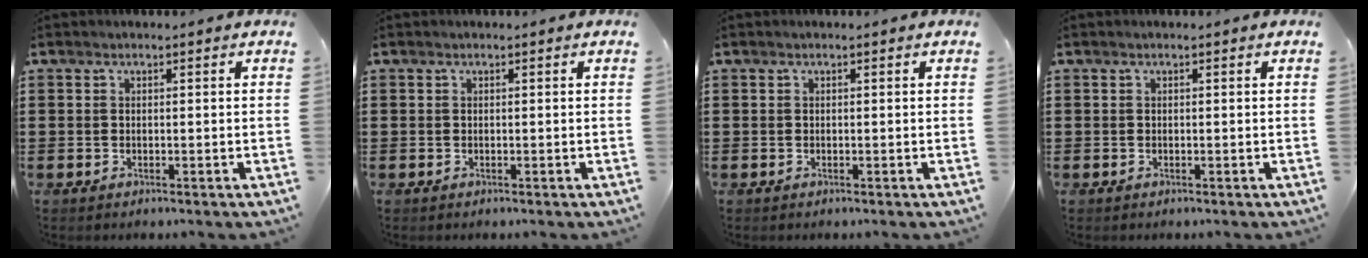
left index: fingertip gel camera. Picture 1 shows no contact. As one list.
[{"total": 0.0}, {"total": 0.0}, {"total": 0.0}]